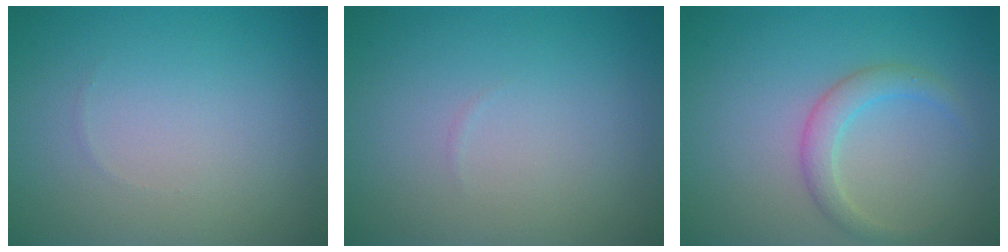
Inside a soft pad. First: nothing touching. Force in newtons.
{"total": 0.0}
{"total": 2.3, "press": 2.3, "slide": 0.0}